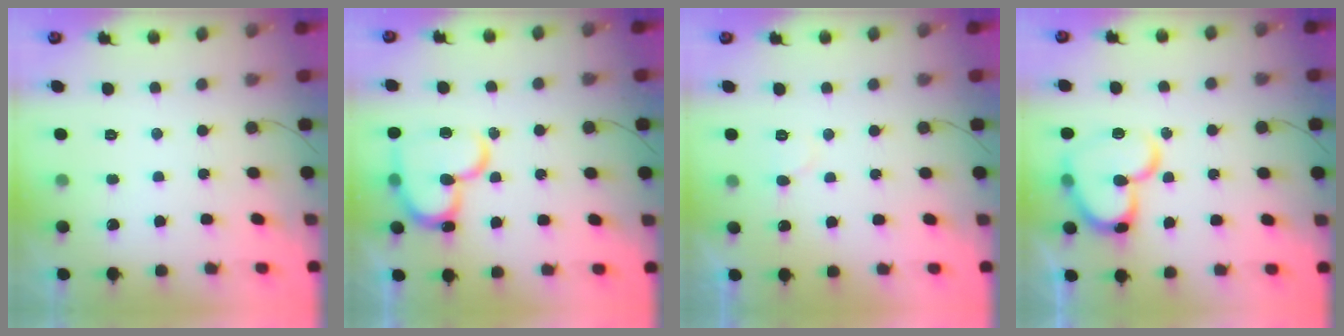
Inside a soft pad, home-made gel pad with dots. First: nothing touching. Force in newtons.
{"total": 18.1, "press": 18.1, "slide": 1.8}
{"total": 4.9, "press": 4.9, "slide": 0.5}
{"total": 17.8, "press": 17.7, "slide": 2.1}